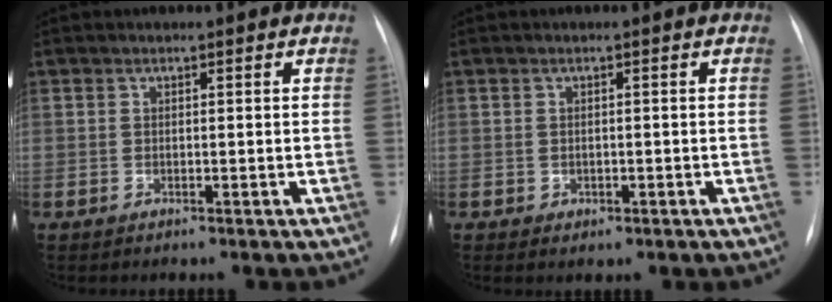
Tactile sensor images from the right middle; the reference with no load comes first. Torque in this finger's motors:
{"motor_torque": [-0.13, -0.08, -0.01, -0.01]}